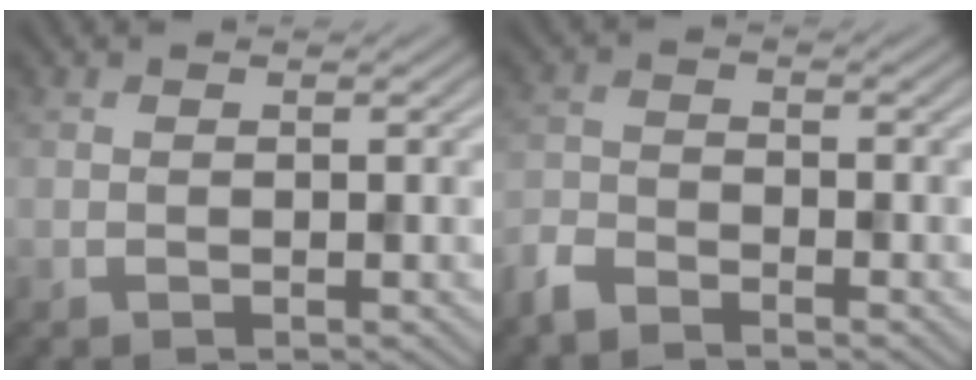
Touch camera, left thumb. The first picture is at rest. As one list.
[{"total": 3.4, "force": [-3.0, 1.0, 1.2], "torque": [-0.030, -0.007, -0.076]}]